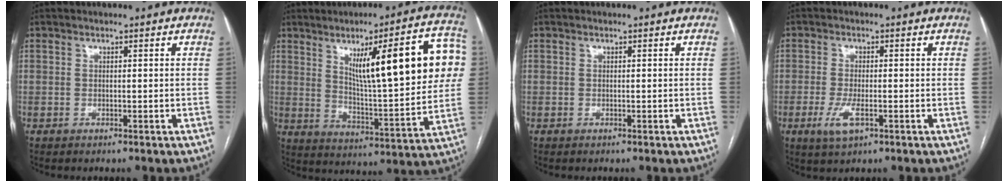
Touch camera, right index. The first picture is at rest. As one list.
[{"total": 21.6, "force": [6.2, 3.4, 20.5], "torque": [-0.277, 0.018, 0.089]}, {"total": 0.0}, {"total": 4.2, "force": [-1.6, 1.2, 3.7], "torque": [-0.078, -0.006, -0.027]}]